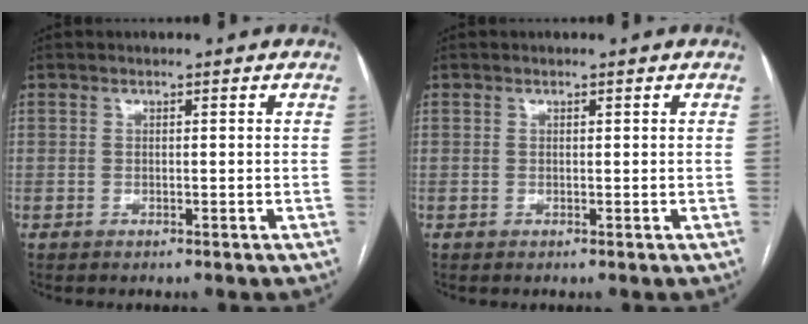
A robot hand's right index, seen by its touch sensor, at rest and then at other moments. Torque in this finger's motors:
{"motor_torque": [0.03, 0.06, 0.00, -0.01]}